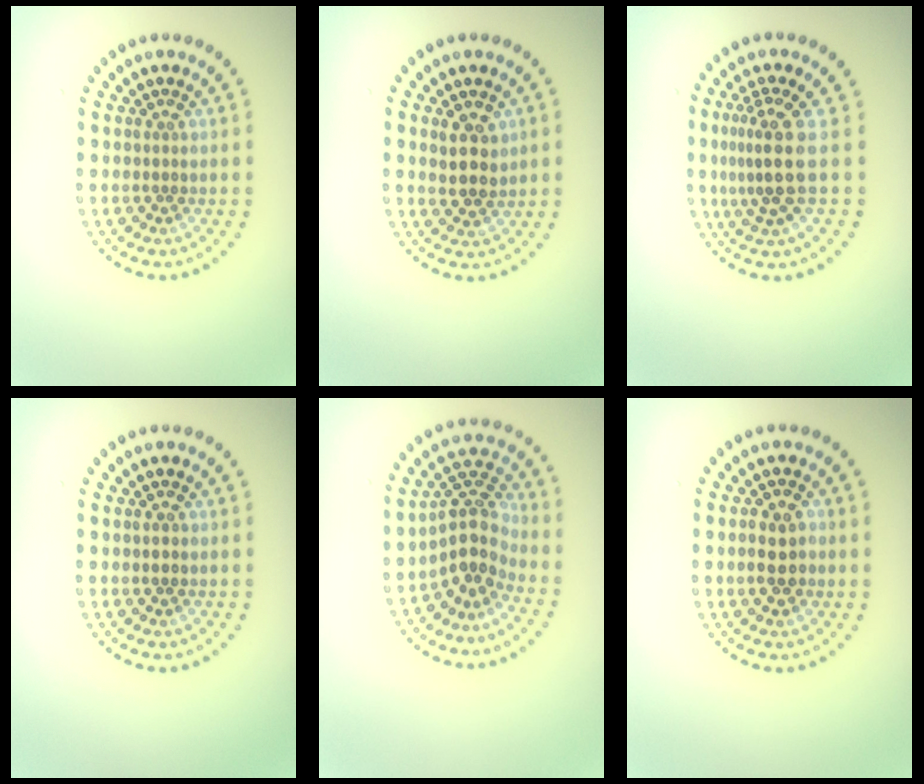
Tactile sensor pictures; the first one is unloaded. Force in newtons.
{"total": 2.8, "press": 2.6, "slide": 1.0}
{"total": 3.7, "press": 2.7, "slide": 2.5}
{"total": 1.1, "press": 1.1, "slide": 0.1}
{"total": 4.0, "press": 3.3, "slide": 2.3}
{"total": 2.7, "press": 2.7, "slide": 0.5}